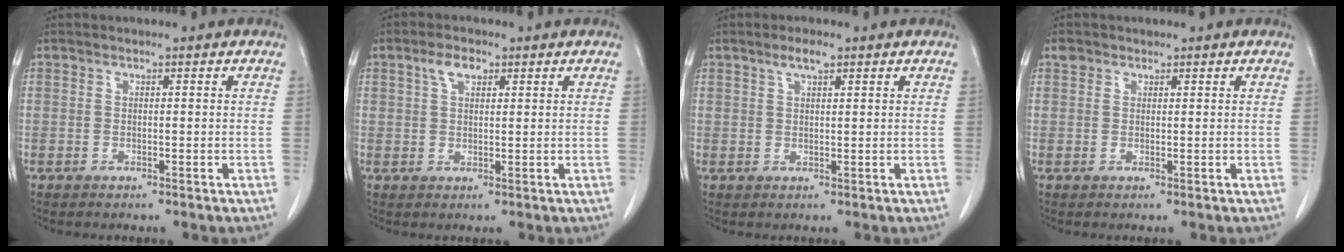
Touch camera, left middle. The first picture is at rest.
{"total": 3.5, "force": [1.9, 1.7, 2.4], "torque": [-0.051, 0.008, 0.037]}
{"total": 2.5, "force": [1.6, 0.5, 1.8], "torque": [-0.039, 0.005, 0.031]}
{"total": 1.4, "force": [1.0, 0.9, 0.2], "torque": [-0.004, 0.009, 0.016]}